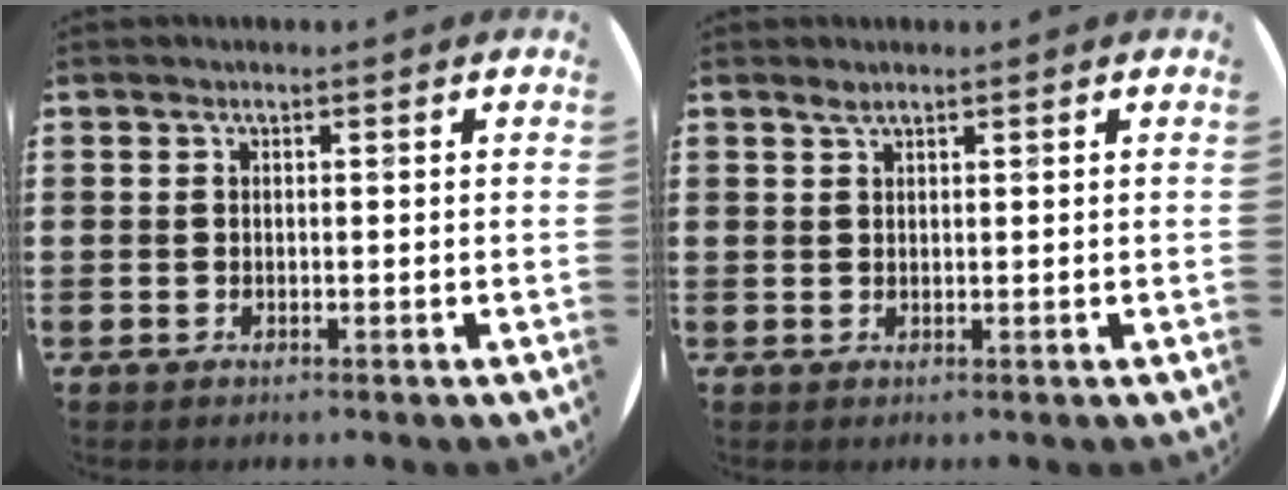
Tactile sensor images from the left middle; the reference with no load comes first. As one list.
[{"total": 0.9, "force": [0.8, 0.0, 0.5], "torque": [-0.009, 0.001, 0.014]}]